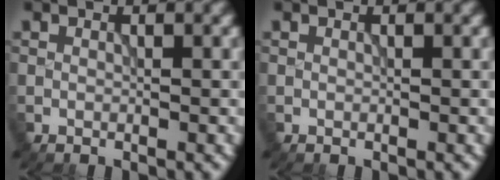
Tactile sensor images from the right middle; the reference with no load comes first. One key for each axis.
{"total": 0.0}